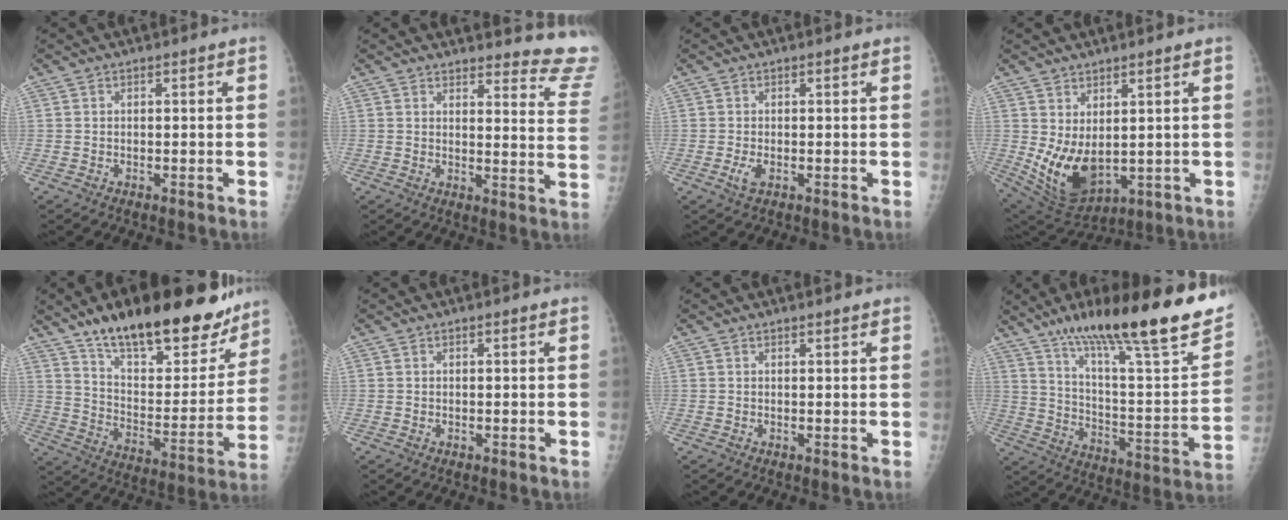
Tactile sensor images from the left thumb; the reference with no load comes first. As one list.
[{"total": 14.3, "force": [14.0, 2.1, 1.8], "torque": [0.022, -0.150, 0.124]}, {"total": 2.1, "force": [-0.3, 0.9, 1.8], "torque": [-0.042, -0.003, -0.001]}, {"total": 10.9, "force": [1.3, 6.0, 9.0], "torque": [-0.147, -0.031, 0.052]}, {"total": 28.0, "force": [20.3, 10.4, 16.3], "torque": [-0.201, -0.082, 0.309]}, {"total": 0.0}, {"total": 1.0, "force": [0.9, 0.1, 0.3], "torque": [-0.003, -0.001, 0.015]}, {"total": 31.0, "force": [20.4, 6.0, 22.5], "torque": [-0.324, -0.049, 0.318]}]